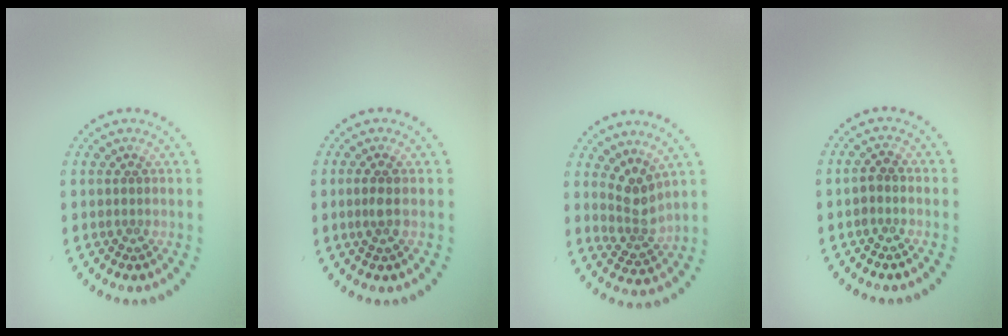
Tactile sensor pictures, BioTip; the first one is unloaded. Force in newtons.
{"total": 1.4, "press": 1.2, "slide": 0.7}
{"total": 2.9, "press": 2.3, "slide": 1.8}
{"total": 1.1, "press": 1.0, "slide": 0.3}